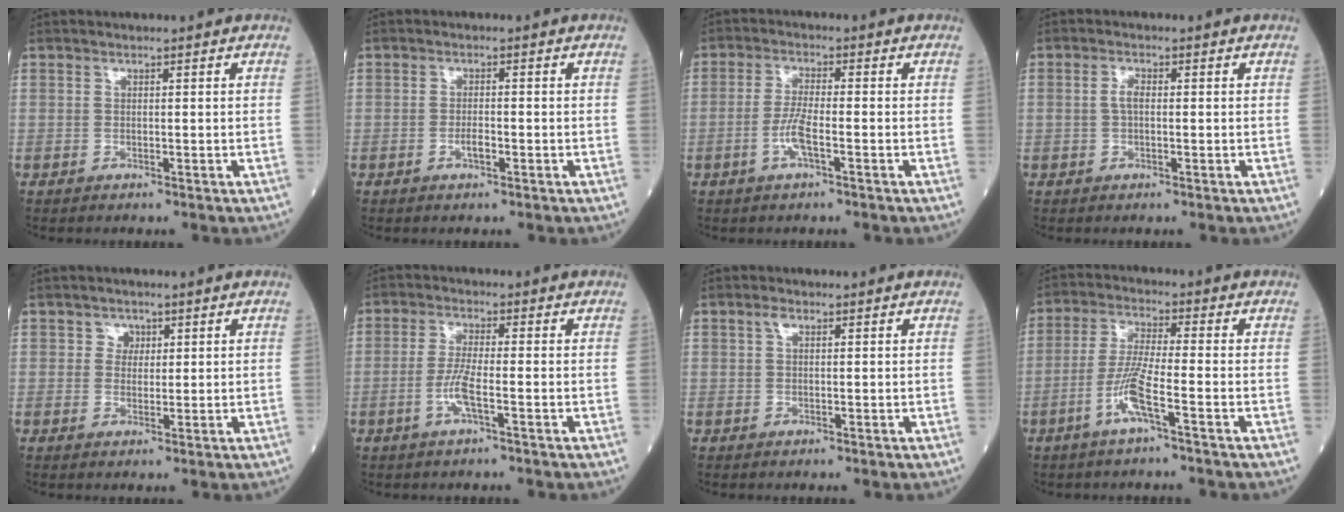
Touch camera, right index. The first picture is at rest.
{"total": 1.7, "force": [-0.7, 0.4, 1.4], "torque": [-0.026, 0.002, -0.013]}
{"total": 4.1, "force": [-1.6, 0.4, 3.8], "torque": [-0.081, -0.001, -0.035]}
{"total": 1.8, "force": [0.0, 0.8, 1.6], "torque": [-0.034, 0.005, -0.001]}
{"total": 1.9, "force": [0.8, 1.7, 0.4], "torque": [0.001, -0.001, 0.008]}
{"total": 4.0, "force": [-1.5, 0.1, 3.7], "torque": [-0.079, -0.003, -0.034]}
{"total": 1.1, "force": [0.5, 0.5, 0.9], "torque": [-0.019, 0.008, 0.009]}
{"total": 6.4, "force": [-3.0, -0.3, 5.7], "torque": [-0.119, 0.000, -0.063]}